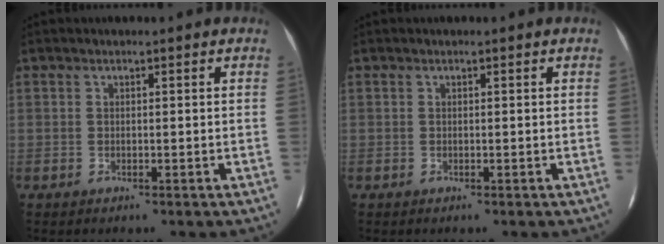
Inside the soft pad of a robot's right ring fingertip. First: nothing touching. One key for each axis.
{"total": 0.0}